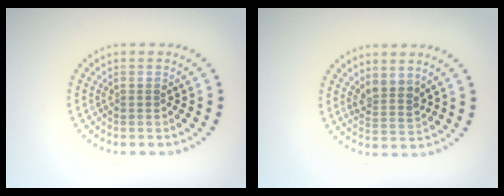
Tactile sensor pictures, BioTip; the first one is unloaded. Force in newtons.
{"total": 2.3, "press": 1.8, "slide": 1.5}